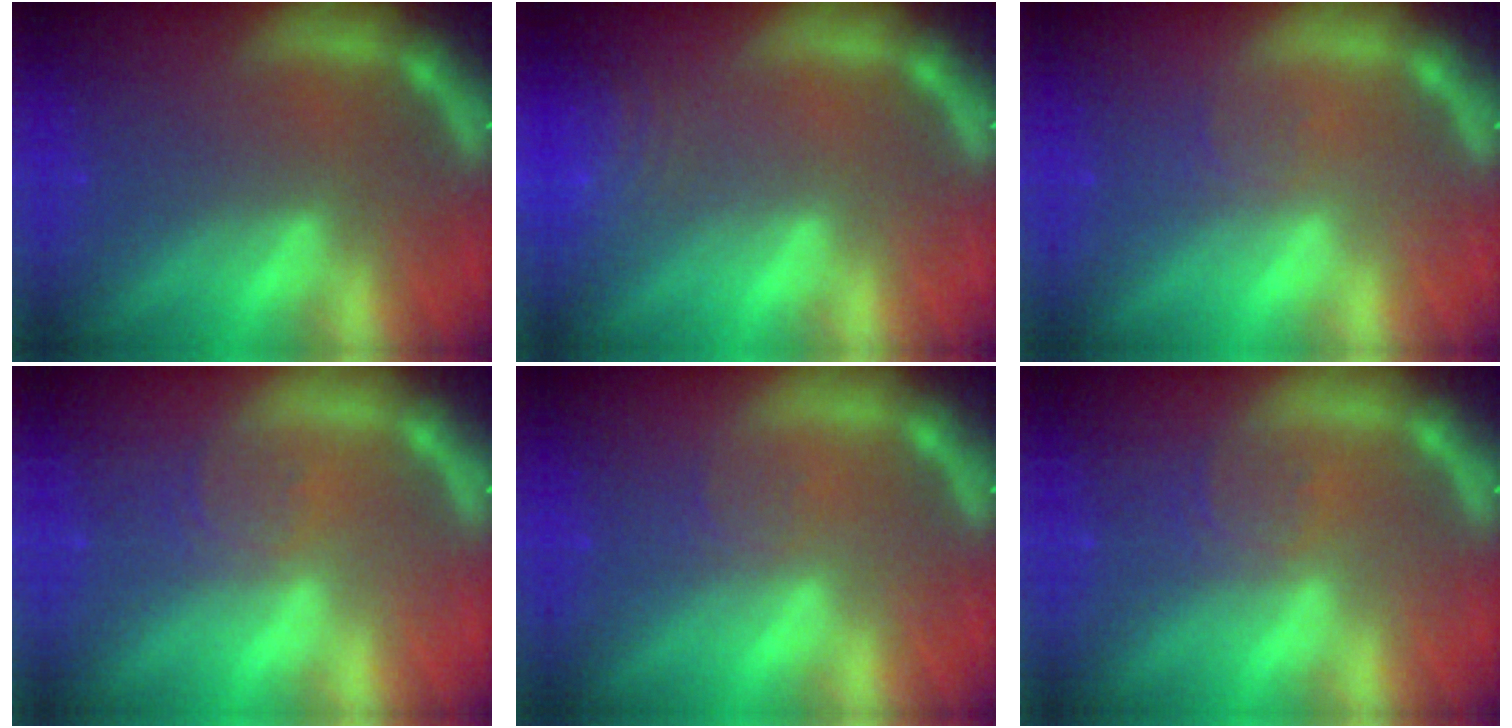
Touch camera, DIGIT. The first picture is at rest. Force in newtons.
{"total": 6.0}
{"total": 1.0}
{"total": 1.9}
{"total": 1.0}
{"total": 1.9}